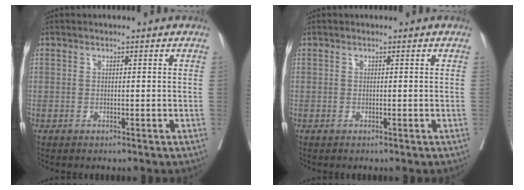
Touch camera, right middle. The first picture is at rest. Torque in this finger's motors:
{"motor_torque": [0.00, 0.00, 0.00, 0.00]}